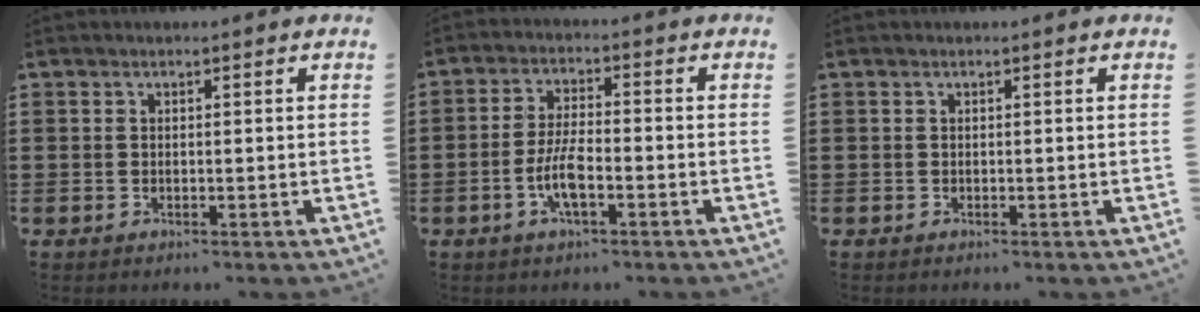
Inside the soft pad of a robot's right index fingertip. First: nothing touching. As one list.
[{"total": 6.0, "force": [-2.2, 1.7, 5.4], "torque": [-0.123, -0.005, -0.048]}, {"total": 0.0}]